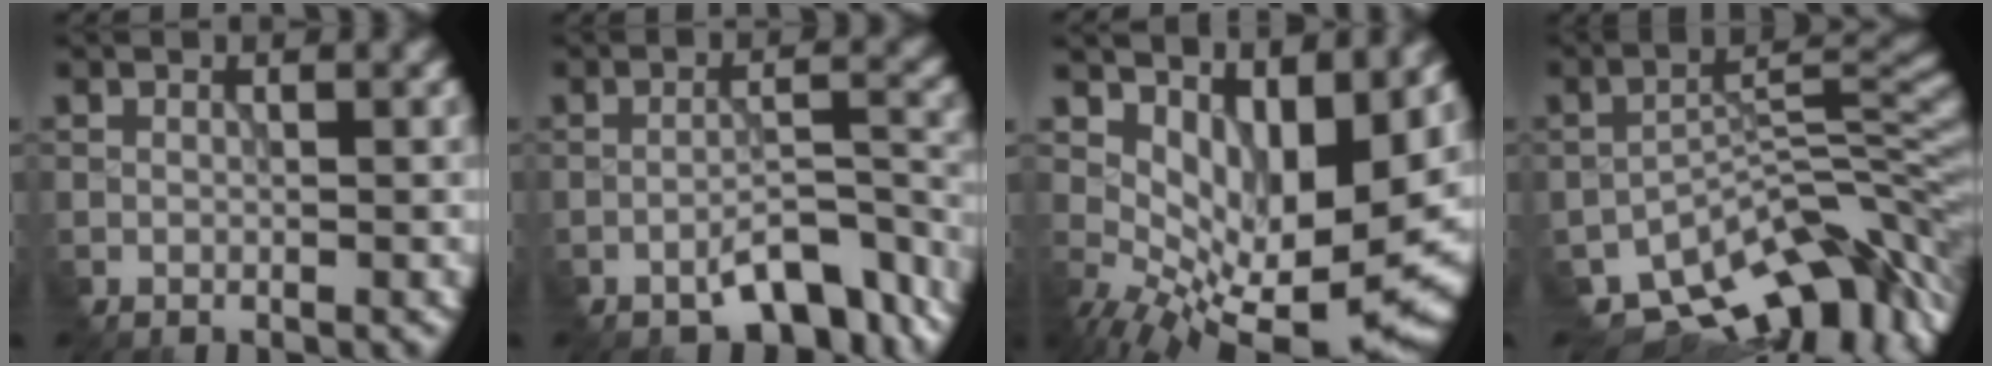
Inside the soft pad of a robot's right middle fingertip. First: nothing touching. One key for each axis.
{"total": 6.1, "fx": -4.6, "fy": 1.8, "fz": 3.6, "tx": -0.051, "ty": 0.007, "tz": -0.076}
{"total": 10.2, "fx": 1.5, "fy": 5.1, "fz": 8.8, "tx": -0.148, "ty": -0.030, "tz": 0.051}
{"total": 11.7, "fx": -8.4, "fy": 4.8, "fz": 6.5, "tx": -0.101, "ty": -0.005, "tz": -0.132}